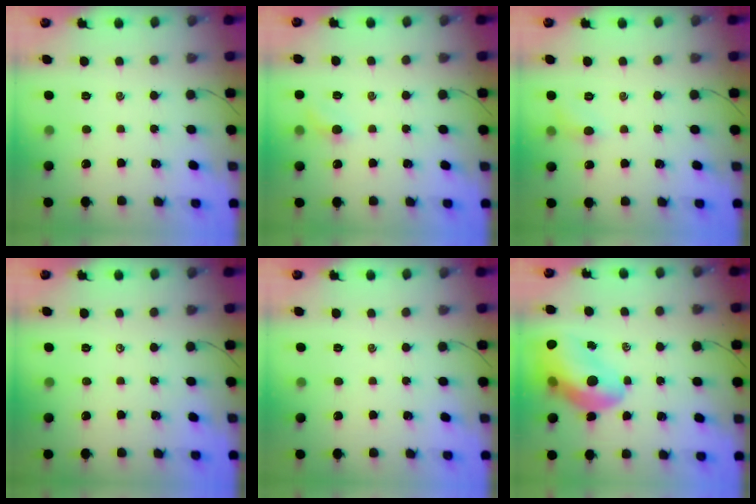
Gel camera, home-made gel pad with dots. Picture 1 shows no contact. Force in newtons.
{"total": 4.4, "press": 4.3, "slide": 1.0}
{"total": 5.1, "press": 4.8, "slide": 1.6}
{"total": 0.0}
{"total": 0.0}
{"total": 16.0, "press": 15.3, "slide": 4.7}